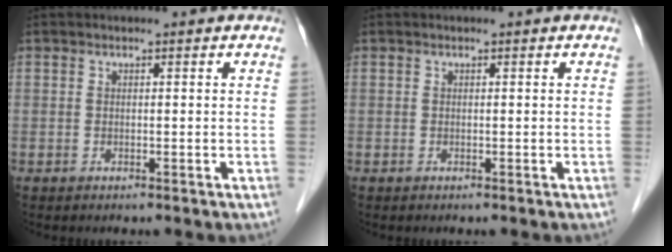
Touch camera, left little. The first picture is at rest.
{"total": 0.0}